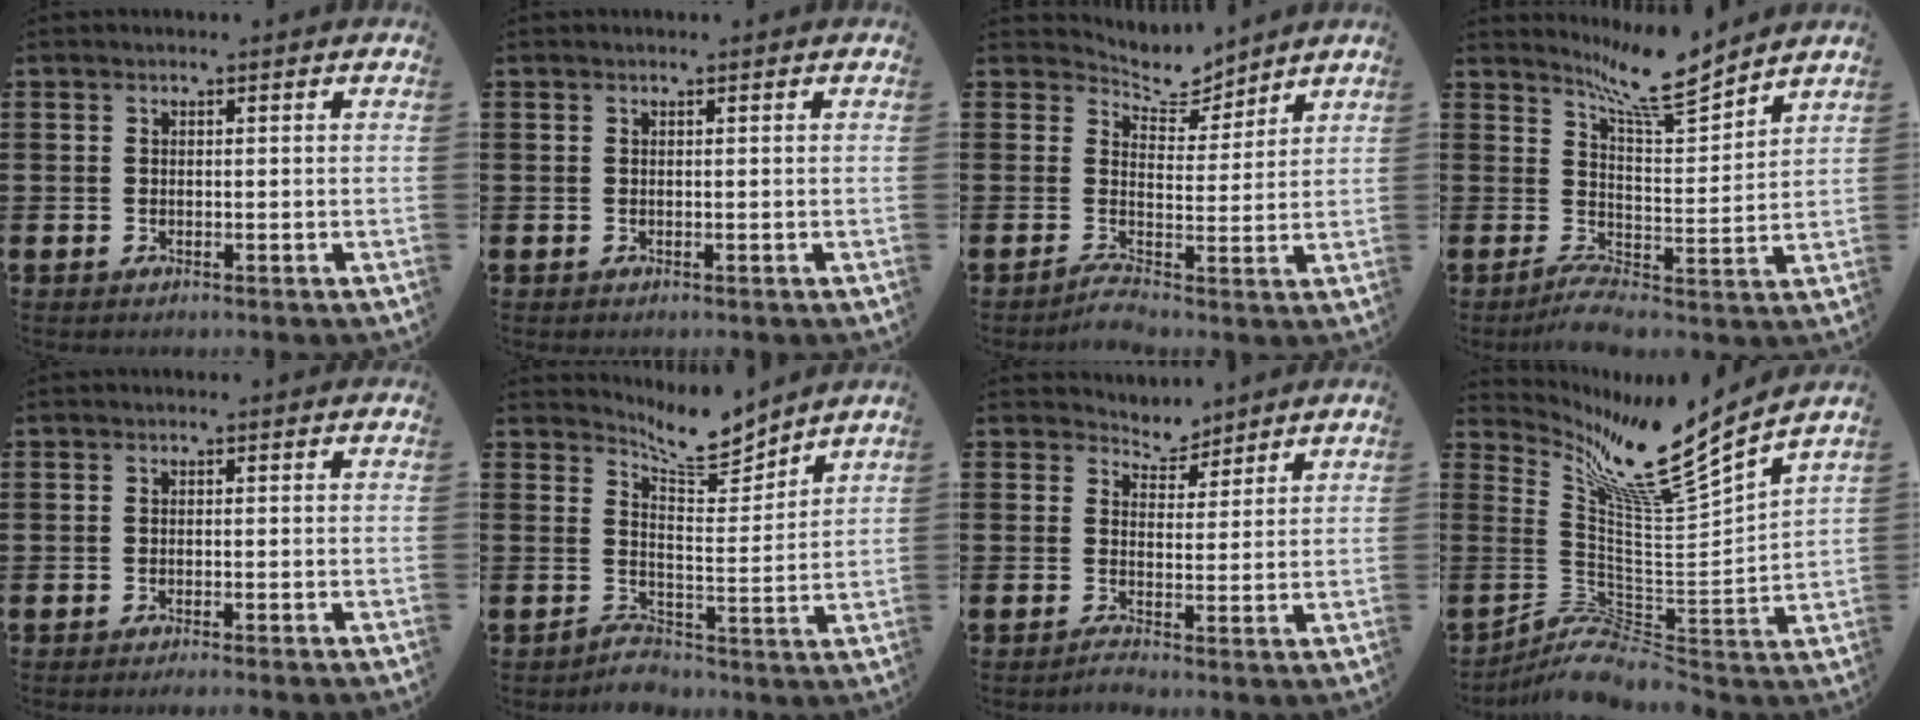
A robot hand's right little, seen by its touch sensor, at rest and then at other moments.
{"total": 0.0}
{"total": 5.2, "force": [3.8, 2.7, 2.4], "torque": [-0.044, -0.029, 0.061]}
{"total": 7.8, "force": [6.1, 1.1, 4.8], "torque": [-0.088, -0.049, 0.100]}
{"total": 0.7, "force": [-0.6, -0.1, 0.3], "torque": [-0.004, -0.003, -0.012]}
{"total": 5.7, "force": [4.2, 3.0, 2.4], "torque": [-0.051, -0.033, 0.073]}
{"total": 2.6, "force": [2.2, 1.2, 0.2], "torque": [-0.001, -0.020, 0.035]}
{"total": 9.9, "force": [4.8, 2.6, 8.3], "torque": [-0.182, -0.047, 0.081]}